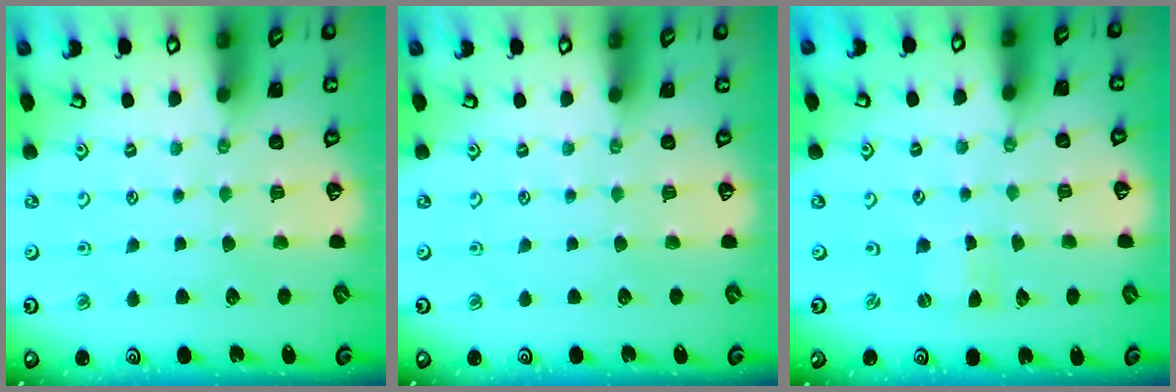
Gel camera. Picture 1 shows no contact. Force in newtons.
{"total": 0.0}
{"total": 0.0}